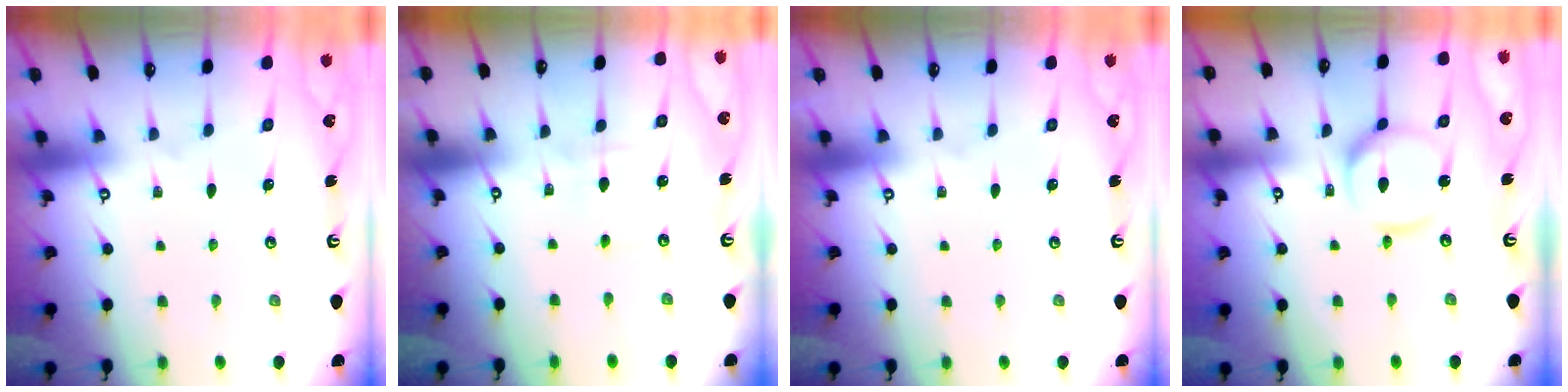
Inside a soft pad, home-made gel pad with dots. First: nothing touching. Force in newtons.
{"total": 2.2, "press": 2.2, "slide": 0.3}
{"total": 0.0}
{"total": 9.6, "press": 9.6, "slide": 0.9}